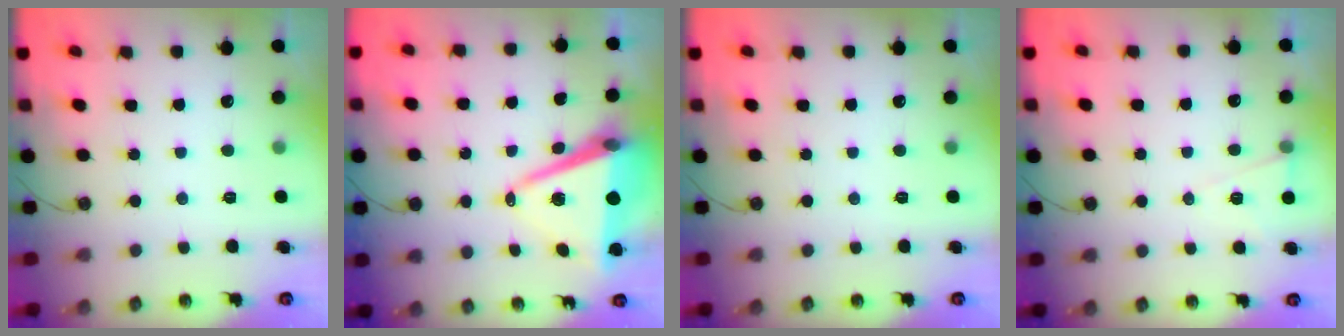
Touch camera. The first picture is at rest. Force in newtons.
{"total": 12.4, "press": 11.7, "slide": 4.1}
{"total": 0.0}
{"total": 6.0, "press": 3.9, "slide": 4.5}